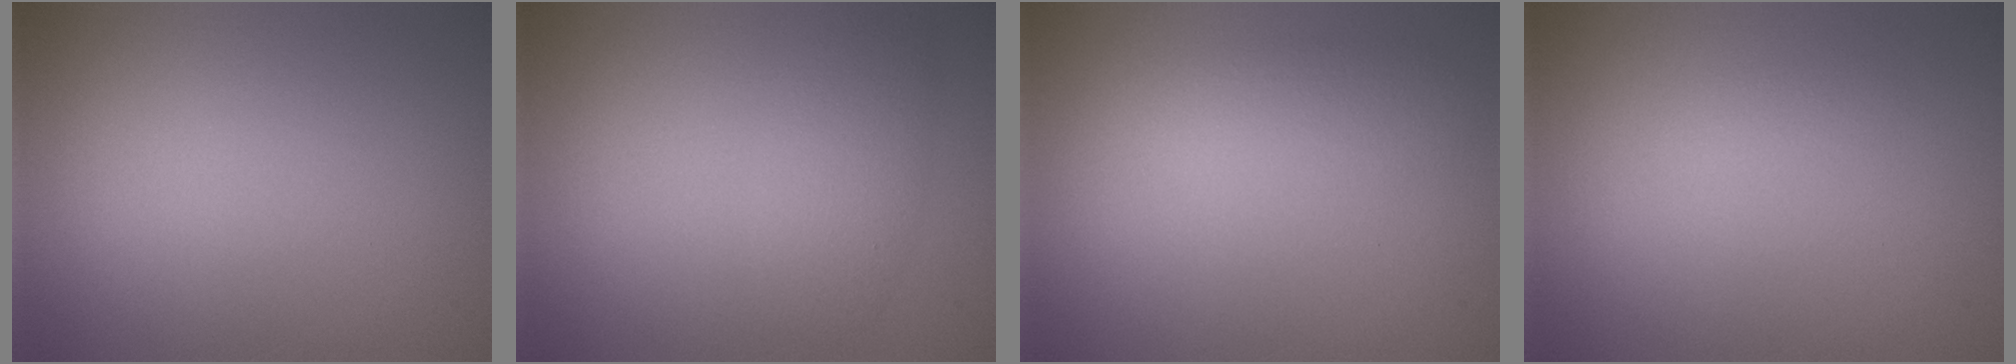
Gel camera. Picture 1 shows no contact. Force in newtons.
{"total": 2.7, "press": 2.7, "slide": 0.1}
{"total": 2.1, "press": 2.1, "slide": 0.1}
{"total": 0.7, "press": 0.7, "slide": 0.1}